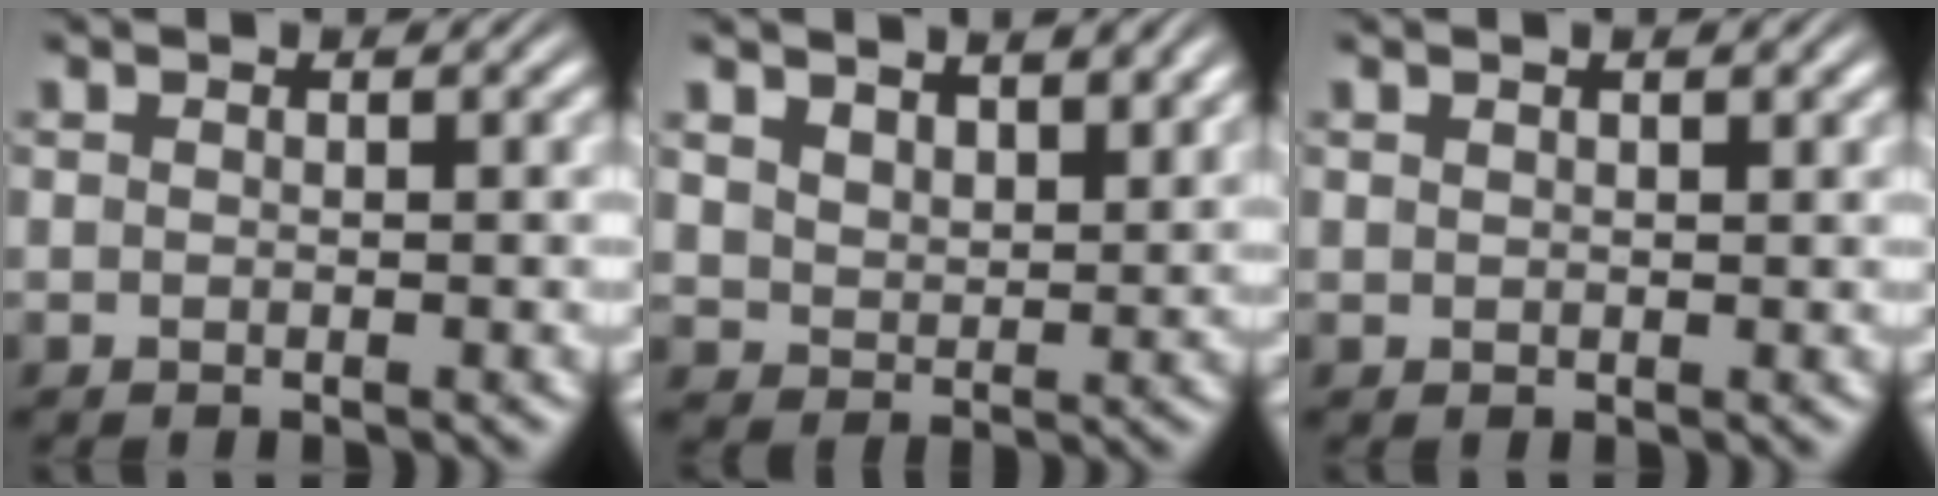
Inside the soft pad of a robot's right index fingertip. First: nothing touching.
{"total": 3.6, "force": [3.0, 1.8, 0.9], "torque": [-0.024, -0.009, 0.059]}
{"total": 0.5, "force": [0.5, 0.0, 0.1], "torque": [-0.001, -0.003, 0.015]}